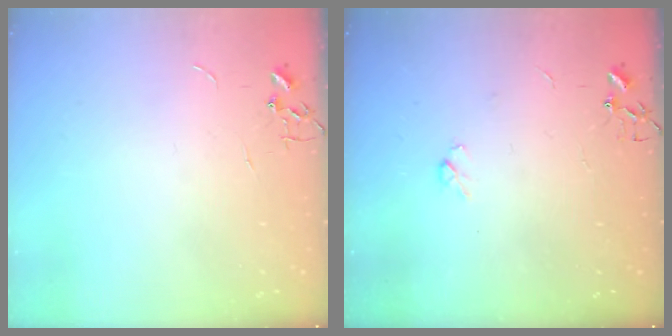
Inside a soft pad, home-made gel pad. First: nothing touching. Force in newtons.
{"total": 3.8, "press": 3.6, "slide": 0.9}